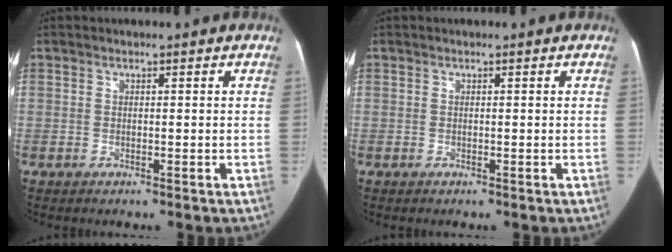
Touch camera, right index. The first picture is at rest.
{"total": 0.0}